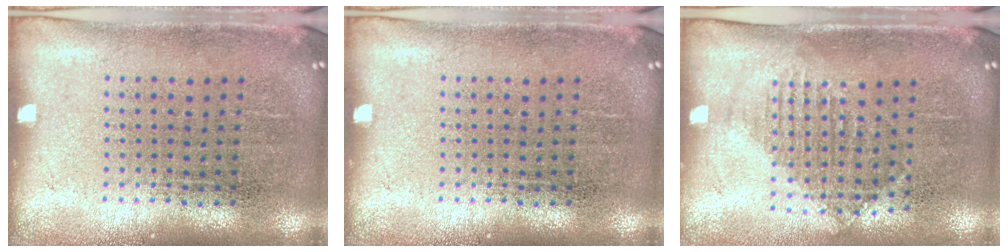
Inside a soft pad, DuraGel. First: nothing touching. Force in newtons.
{"total": 0.0}
{"total": 1.2, "press": 1.1, "slide": 0.5}